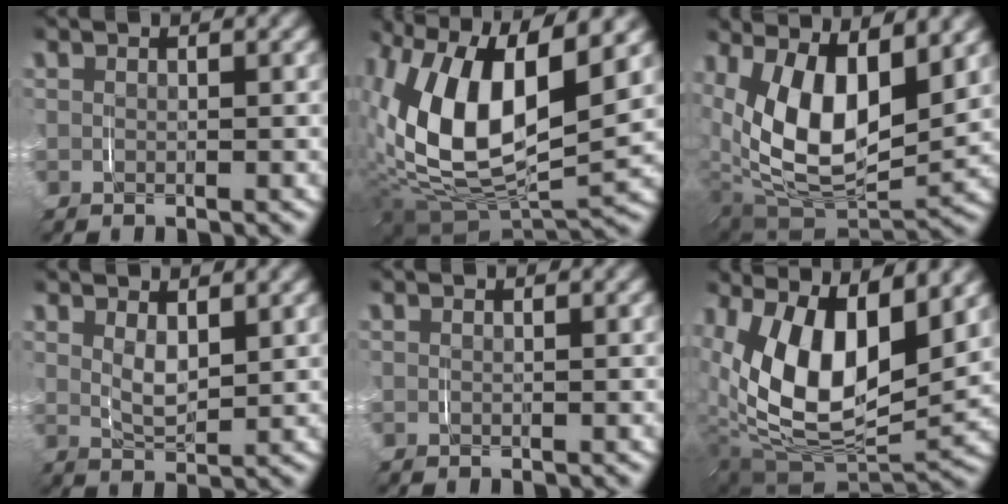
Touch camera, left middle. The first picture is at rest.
{"total": 13.0, "force": [0.4, 7.5, 10.6], "torque": [-0.218, -0.029, 0.018]}
{"total": 10.4, "force": [0.1, 6.2, 8.3], "torque": [-0.178, -0.048, 0.022]}
{"total": 2.7, "force": [1.2, 1.1, 2.1], "torque": [-0.038, -0.014, 0.024]}
{"total": 0.0}
{"total": 11.6, "force": [0.1, 7.1, 9.2], "torque": [-0.204, -0.050, 0.023]}